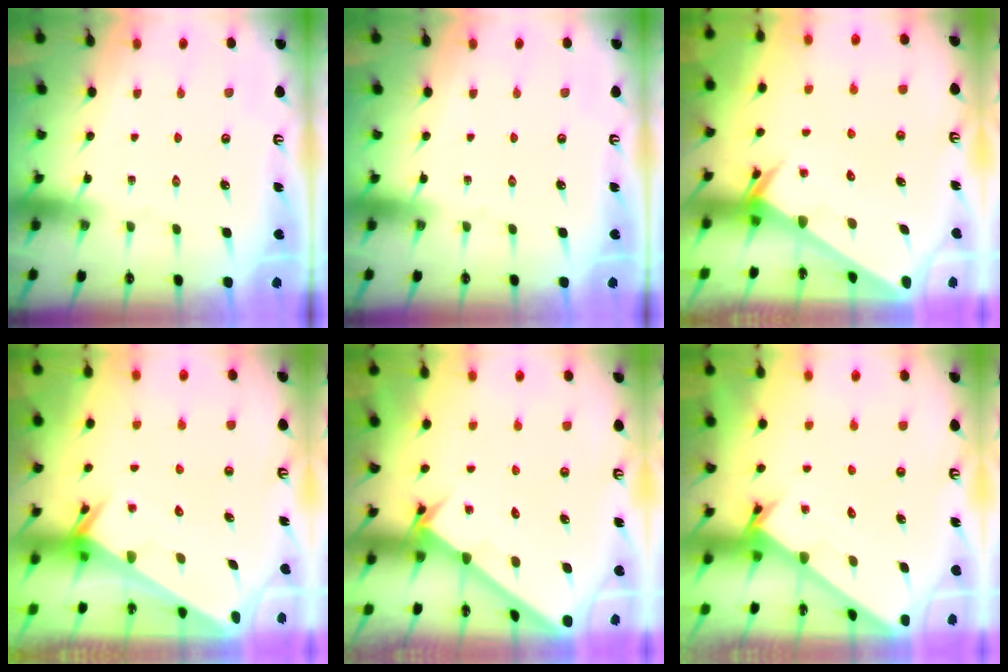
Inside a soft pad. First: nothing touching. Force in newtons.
{"total": 0.0}
{"total": 2.4, "press": 2.4, "slide": 0.0}
{"total": 2.7, "press": 2.7, "slide": 0.1}
{"total": 2.2, "press": 2.2, "slide": 0.2}
{"total": 1.7, "press": 1.7, "slide": 0.1}